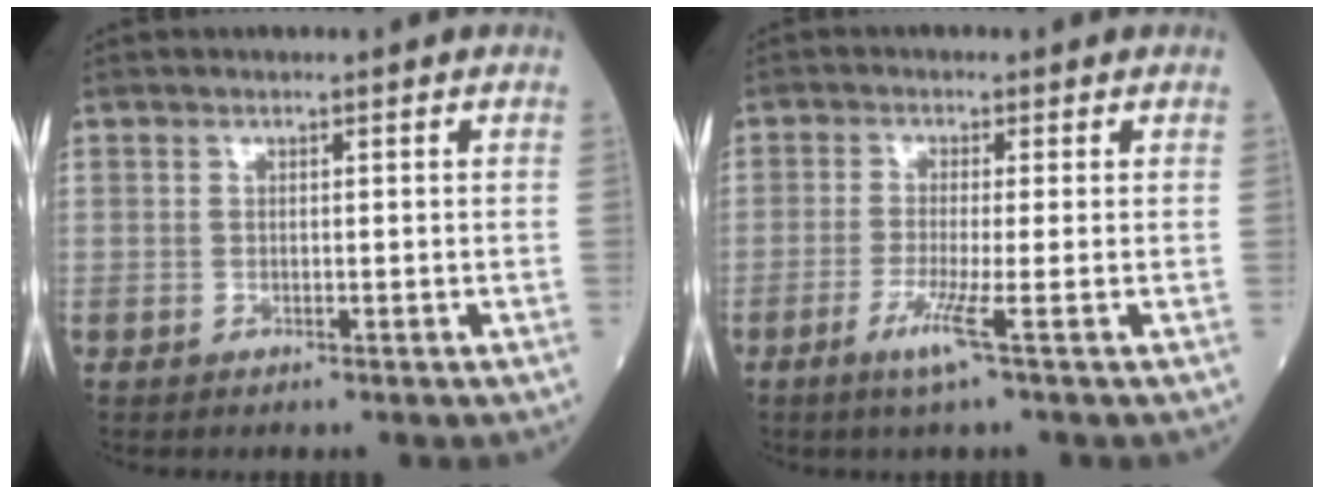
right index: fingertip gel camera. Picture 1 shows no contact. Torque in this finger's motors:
{"motor_torque": [-0.39, -0.06, -0.09, -0.02]}